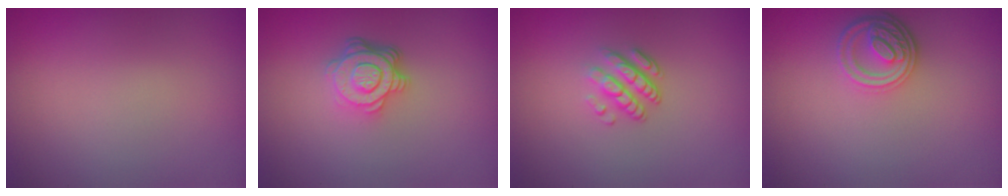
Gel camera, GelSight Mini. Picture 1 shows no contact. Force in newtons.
{"total": 4.7, "press": 3.4, "slide": 3.3}
{"total": 3.4, "press": 2.4, "slide": 2.4}
{"total": 3.9, "press": 3.1, "slide": 2.4}